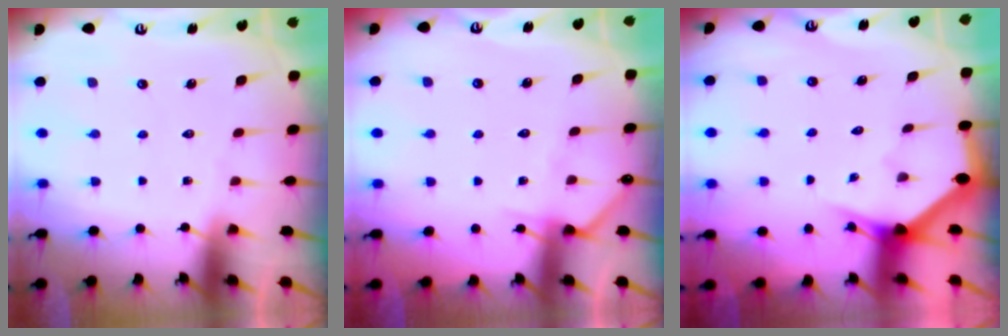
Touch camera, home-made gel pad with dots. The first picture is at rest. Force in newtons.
{"total": 4.9, "press": 4.8, "slide": 0.7}
{"total": 2.9, "press": 2.9, "slide": 0.1}